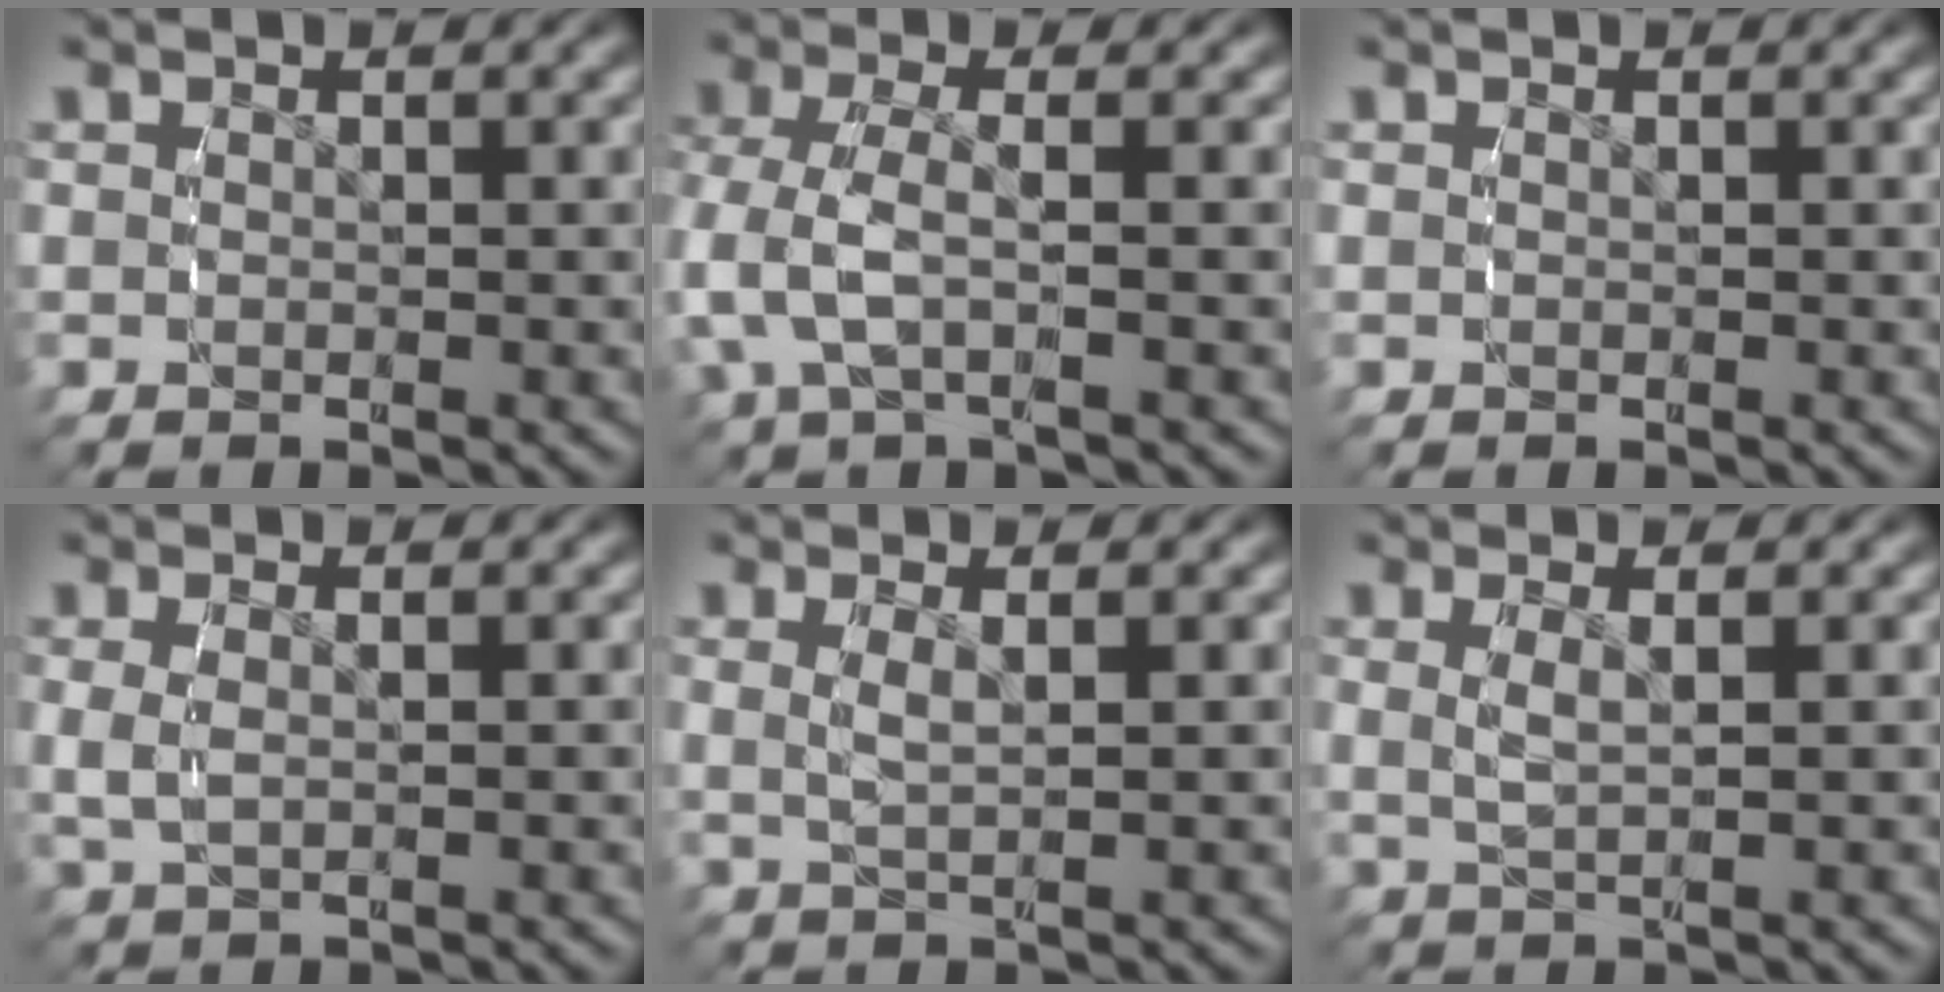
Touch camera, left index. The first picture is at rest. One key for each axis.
{"total": 3.7, "fx": -0.7, "fy": 2.1, "fz": 3.0, "tx": -0.093, "ty": -0.013, "tz": -0.007}
{"total": 0.0}
{"total": 2.2, "fx": 0.1, "fy": 1.5, "fz": 1.7, "tx": -0.047, "ty": -0.007, "tz": 0.008}
{"total": 1.6, "fx": 0.5, "fy": 0.2, "fz": 1.5, "tx": -0.038, "ty": -0.007, "tz": 0.013}
{"total": 1.8, "fx": 0.5, "fy": 0.5, "fz": 1.7, "tx": -0.043, "ty": -0.005, "tz": 0.013}